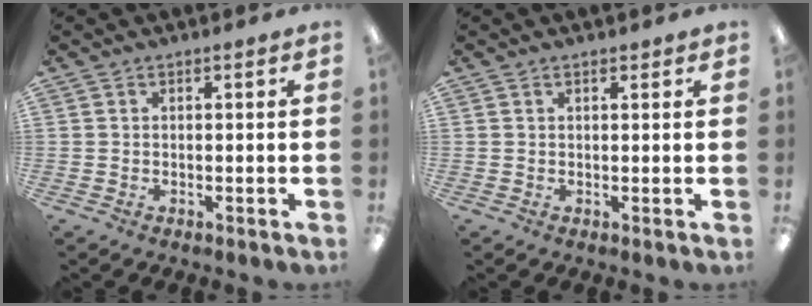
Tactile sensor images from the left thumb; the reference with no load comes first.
{"total": 1.0, "force": [0.7, 0.4, 0.5], "torque": [-0.012, 0.000, 0.014]}